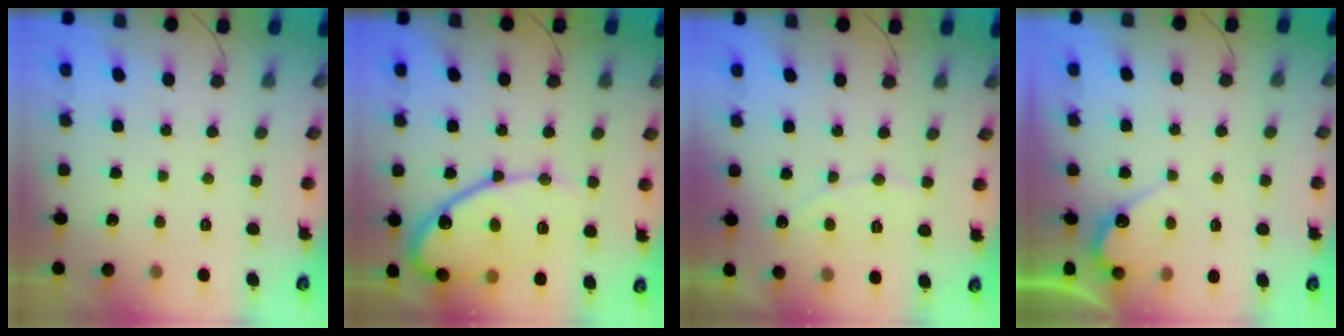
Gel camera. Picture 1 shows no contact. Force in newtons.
{"total": 16.4, "press": 16.3, "slide": 1.4}
{"total": 5.0, "press": 4.9, "slide": 0.3}
{"total": 6.1, "press": 6.1, "slide": 0.3}